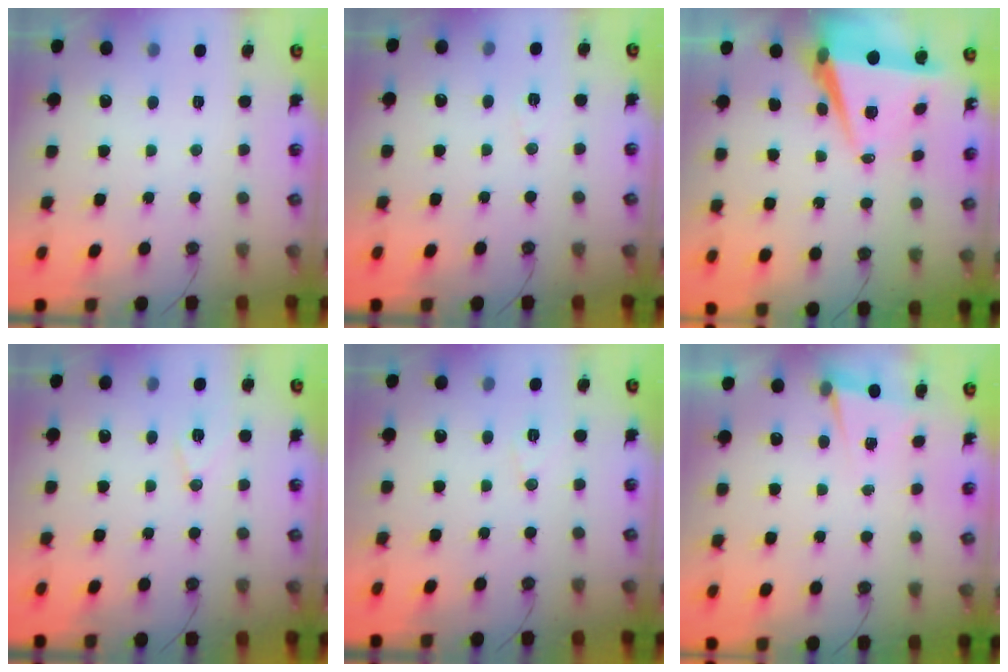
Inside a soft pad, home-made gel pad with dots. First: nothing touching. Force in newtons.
{"total": 5.7, "press": 3.5, "slide": 4.6}
{"total": 7.3, "press": 5.9, "slide": 4.2}
{"total": 7.4, "press": 6.5, "slide": 3.6}
{"total": 6.8, "press": 5.0, "slide": 4.5}
{"total": 3.8, "press": 2.2, "slide": 3.2}